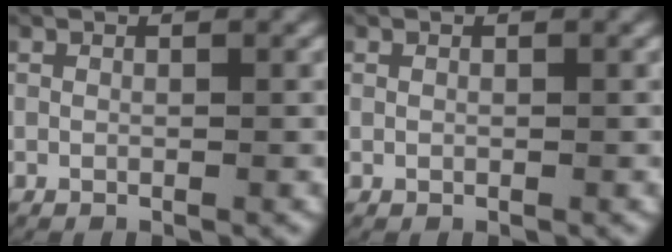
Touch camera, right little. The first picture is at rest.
{"total": 0.0}